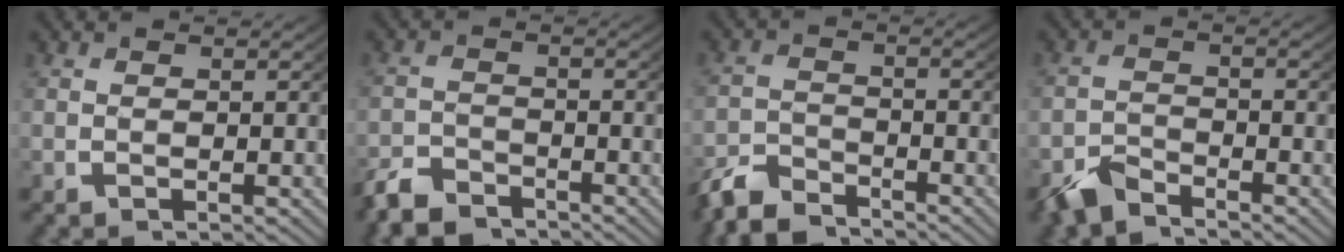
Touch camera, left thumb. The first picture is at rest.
{"total": 4.3, "force": [-3.9, 1.4, 0.9], "torque": [-0.018, -0.018, -0.068]}
{"total": 4.7, "force": [-4.4, 1.4, 1.1], "torque": [-0.021, -0.016, -0.081]}
{"total": 3.4, "force": [-3.2, 1.0, 0.8], "torque": [-0.010, -0.009, -0.063]}